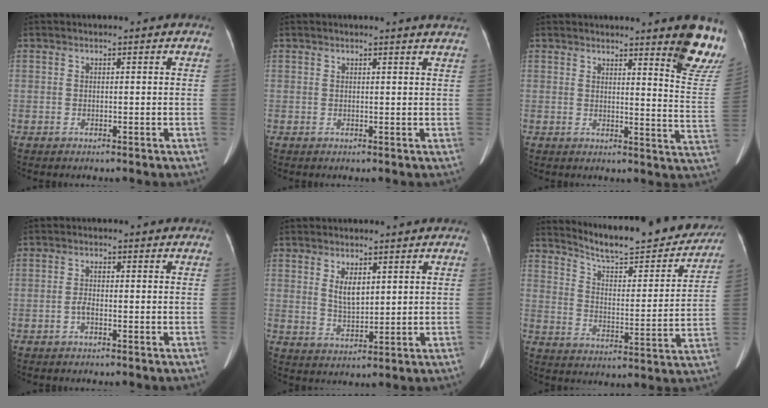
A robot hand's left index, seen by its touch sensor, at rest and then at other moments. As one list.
[{"total": 3.1, "force": [2.9, -0.3, 0.8], "torque": [-0.013, -0.009, 0.017]}, {"total": 10.3, "force": [8.4, -0.3, 6.0], "torque": [-0.052, -0.064, 0.080]}, {"total": 1.5, "force": [-0.8, 0.4, 1.2], "torque": [-0.022, 0.001, -0.015]}, {"total": 3.9, "force": [1.7, 1.8, 3.1], "torque": [-0.059, -0.002, 0.039]}, {"total": 20.1, "force": [18.6, 2.7, 6.9], "torque": [-0.098, -0.041, 0.251]}]